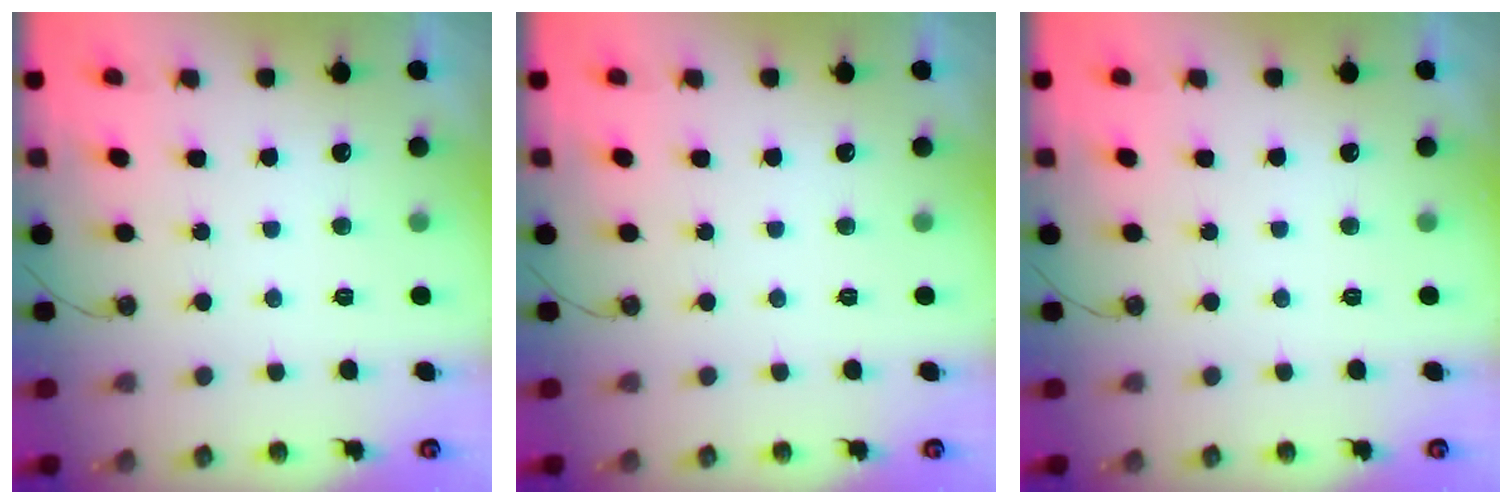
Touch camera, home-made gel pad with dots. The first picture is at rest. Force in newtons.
{"total": 0.0}
{"total": 0.0}